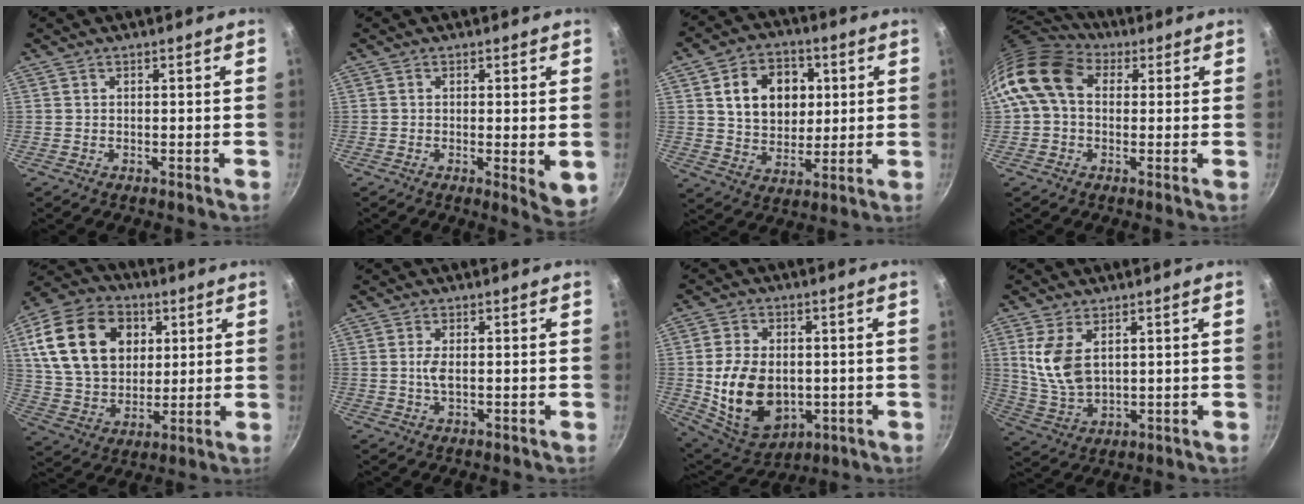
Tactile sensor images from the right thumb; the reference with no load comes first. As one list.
[{"total": 5.3, "force": [-0.5, 1.2, 5.1], "torque": [-0.069, -0.016, -0.007]}, {"total": 14.0, "force": [3.3, 10.8, 8.4], "torque": [-0.100, -0.001, 0.055]}, {"total": 12.5, "force": [2.6, 9.1, 8.0], "torque": [-0.135, 0.019, 0.027]}, {"total": 21.6, "force": [6.4, 15.8, 13.4], "torque": [-0.220, -0.002, 0.114]}, {"total": 2.4, "force": [0.1, 0.8, 2.2], "torque": [-0.051, -0.001, 0.002]}, {"total": 16.0, "force": [-1.4, 11.2, 11.4], "torque": [-0.187, -0.005, -0.002]}, {"total": 9.4, "force": [2.8, 5.4, 7.2], "torque": [-0.138, -0.023, 0.066]}]